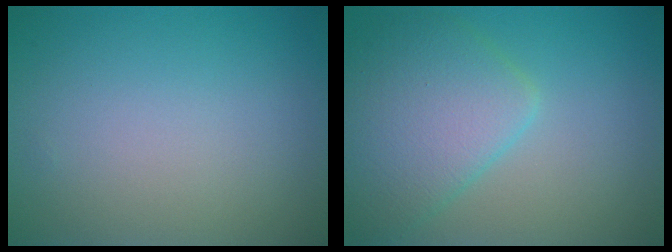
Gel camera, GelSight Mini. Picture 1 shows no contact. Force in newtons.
{"total": 5.6, "press": 5.6, "slide": 0.3}